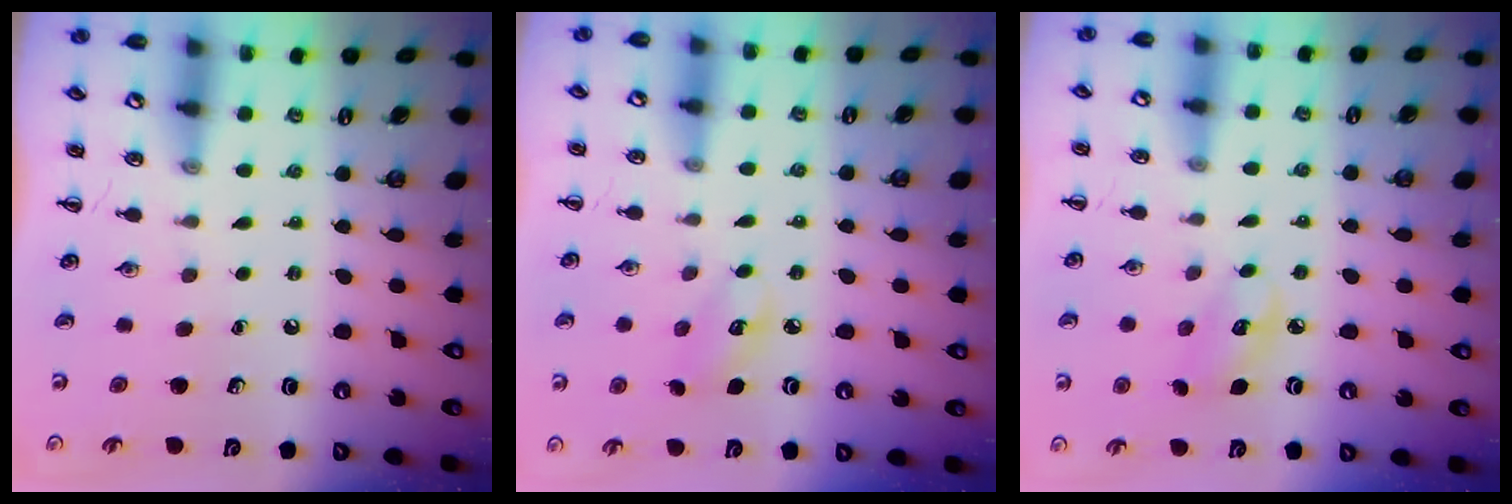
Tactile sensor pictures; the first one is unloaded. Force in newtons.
{"total": 4.0, "press": 3.9, "slide": 0.7}
{"total": 5.3, "press": 5.2, "slide": 0.9}